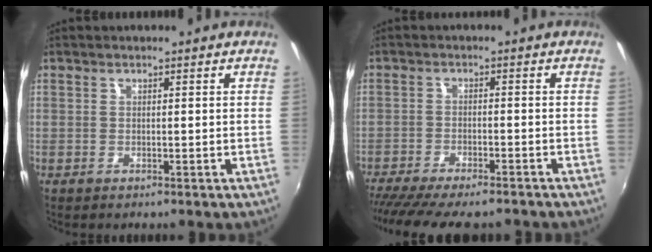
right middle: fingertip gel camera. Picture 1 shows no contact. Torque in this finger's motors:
{"motor_torque": [1.09, -1.05, 0.22, 0.15]}